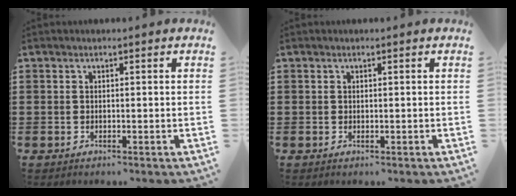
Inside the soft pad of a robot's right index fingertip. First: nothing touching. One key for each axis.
{"total": 0.0}